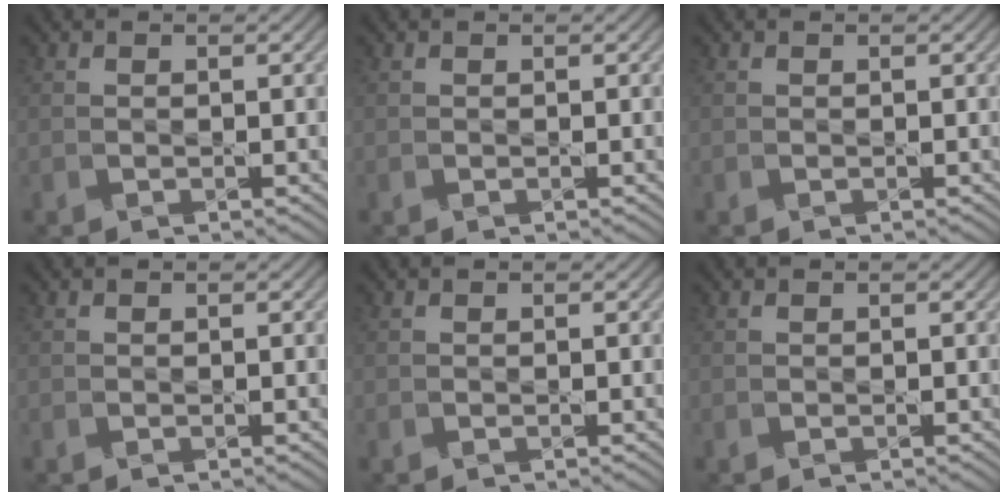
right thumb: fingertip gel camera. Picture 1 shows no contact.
{"total": 0.0}
{"total": 0.0}
{"total": 0.0}
{"total": 0.0}
{"total": 0.0}